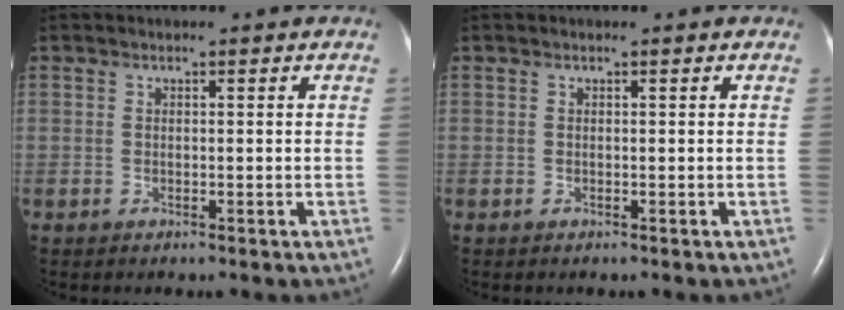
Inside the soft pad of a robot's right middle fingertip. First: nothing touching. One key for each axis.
{"total": 0.0}